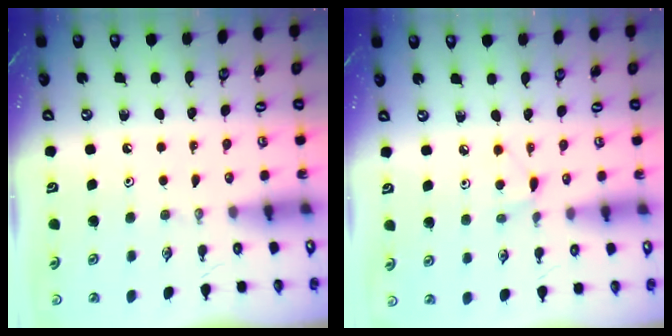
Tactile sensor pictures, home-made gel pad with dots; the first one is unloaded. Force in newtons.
{"total": 4.7, "press": 4.7, "slide": 0.6}